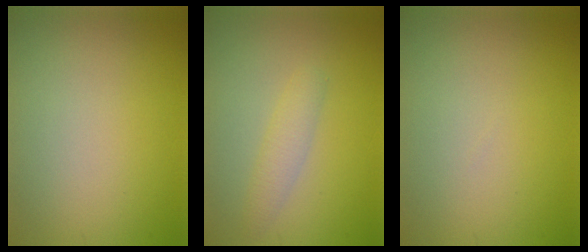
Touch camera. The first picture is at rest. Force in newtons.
{"total": 1.9, "press": 1.9, "slide": 0.1}
{"total": 0.0}